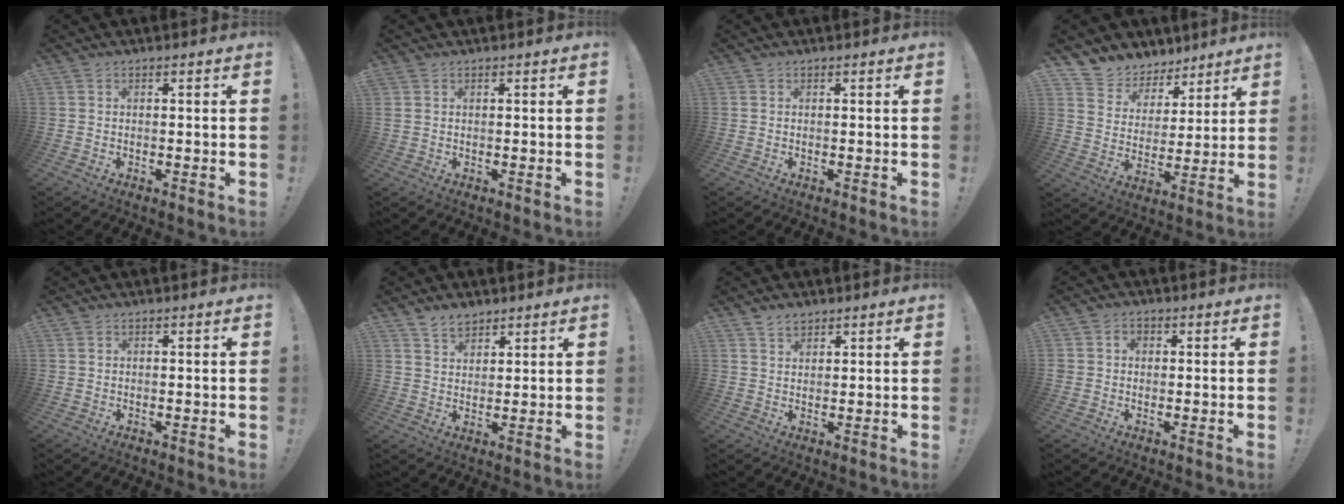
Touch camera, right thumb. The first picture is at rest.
{"total": 0.9, "force": [0.5, 0.6, 0.5], "torque": [-0.012, 0.002, 0.010]}
{"total": 0.0}
{"total": 8.2, "force": [6.0, 5.6, 0.3], "torque": [-0.011, -0.056, 0.119]}
{"total": 0.0}
{"total": 5.4, "force": [4.4, 2.9, 1.3], "torque": [-0.016, -0.027, 0.083]}
{"total": 3.0, "force": [2.5, 1.5, 0.7], "torque": [-0.003, -0.014, 0.045]}
{"total": 2.7, "force": [0.0, 2.3, 1.3], "torque": [-0.021, 0.005, 0.000]}